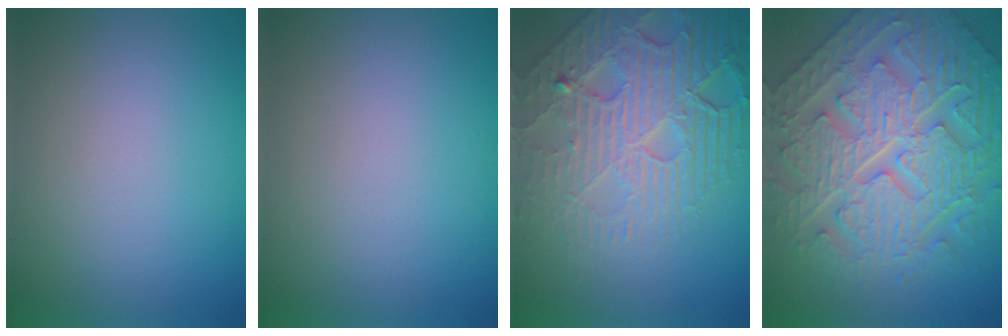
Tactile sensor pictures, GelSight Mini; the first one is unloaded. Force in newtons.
{"total": 0.0}
{"total": 8.6, "press": 5.8, "slide": 6.4}
{"total": 9.2, "press": 7.5, "slide": 5.4}